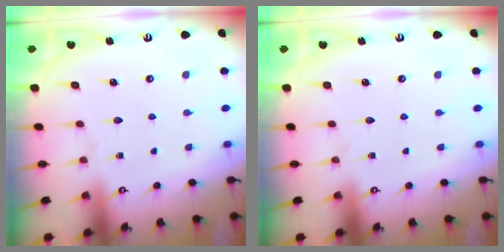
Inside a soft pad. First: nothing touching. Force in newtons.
{"total": 0.0}